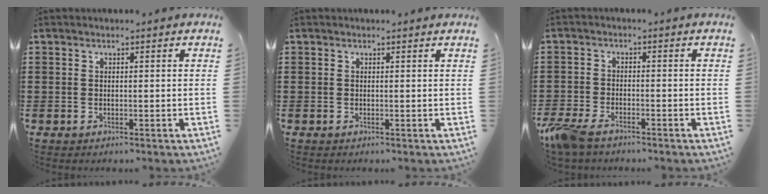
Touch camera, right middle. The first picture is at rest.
{"total": 0.0}
{"total": 4.4, "force": [-3.6, 1.2, 2.2], "torque": [-0.078, -0.013, -0.081]}